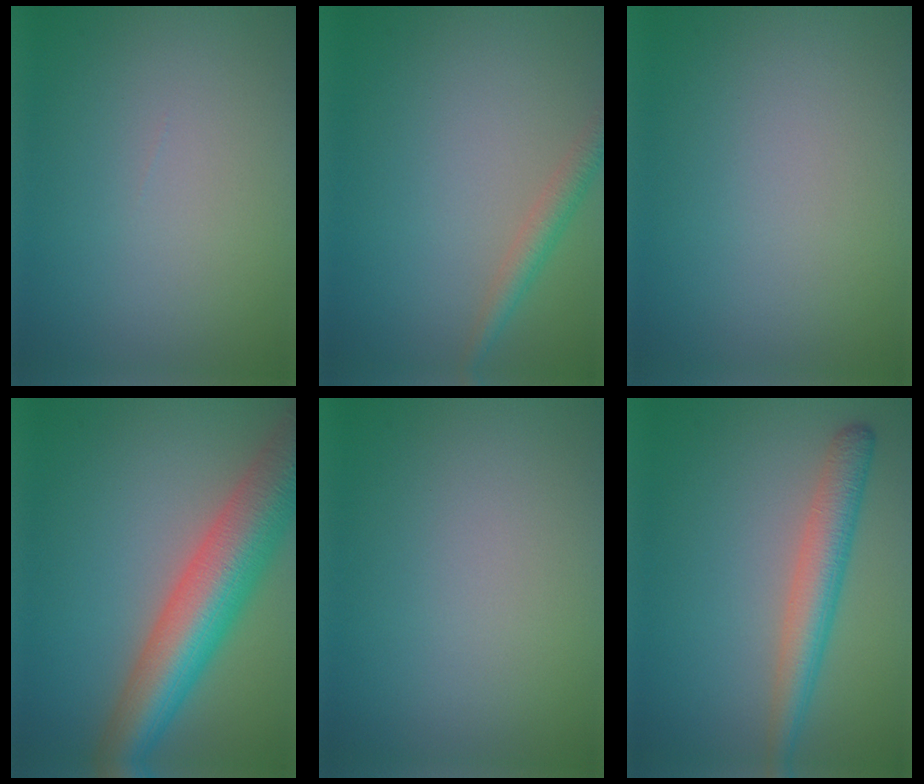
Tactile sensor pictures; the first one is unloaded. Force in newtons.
{"total": 2.4, "press": 2.4, "slide": 0.0}
{"total": 0.0}
{"total": 11.0, "press": 10.9, "slide": 0.5}
{"total": 0.0}
{"total": 4.2, "press": 4.2, "slide": 0.1}